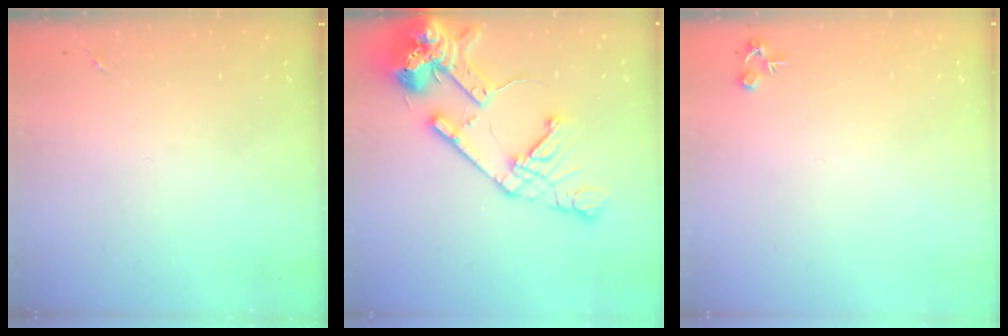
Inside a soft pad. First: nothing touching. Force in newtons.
{"total": 20.4, "press": 20.2, "slide": 2.9}
{"total": 4.7, "press": 4.7, "slide": 0.2}